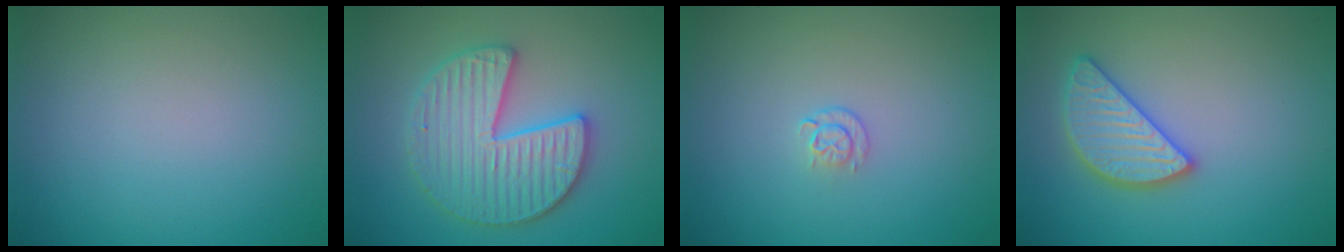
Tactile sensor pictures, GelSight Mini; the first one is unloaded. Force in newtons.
{"total": 6.0, "press": 6.0, "slide": 0.9}
{"total": 1.1, "press": 0.6, "slide": 0.9}
{"total": 3.8, "press": 3.7, "slide": 0.7}